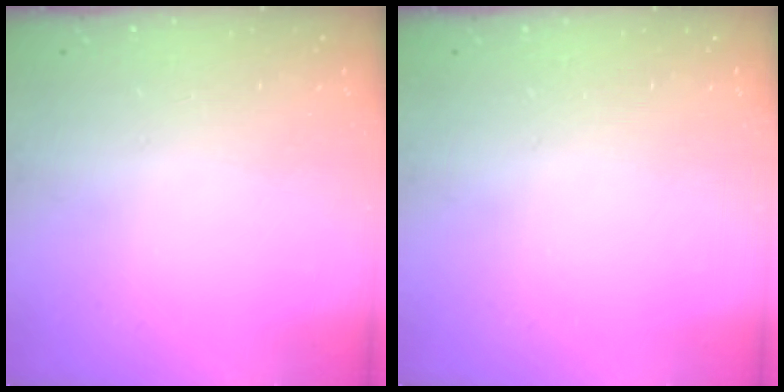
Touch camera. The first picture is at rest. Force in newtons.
{"total": 0.0}